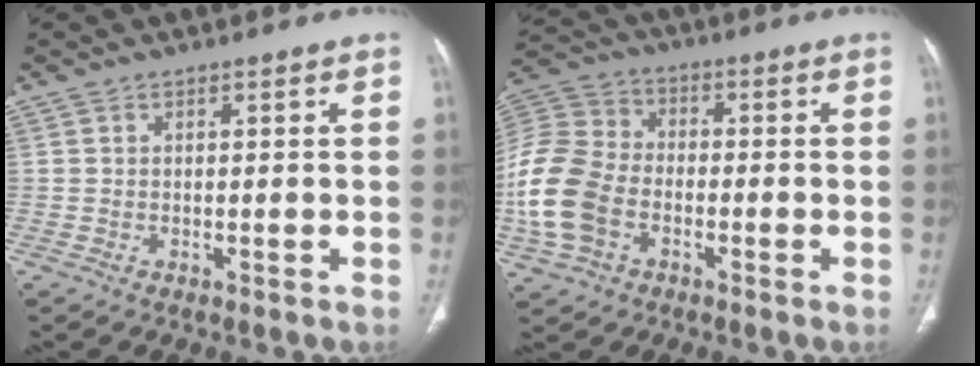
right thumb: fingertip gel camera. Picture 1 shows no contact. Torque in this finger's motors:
{"motor_torque": [0.50, 0.51, 1.55, -0.23, 0.48]}